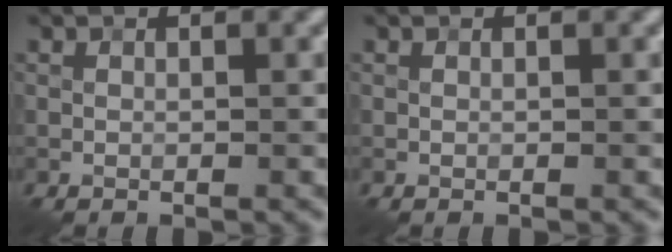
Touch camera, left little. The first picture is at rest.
{"total": 0.0}